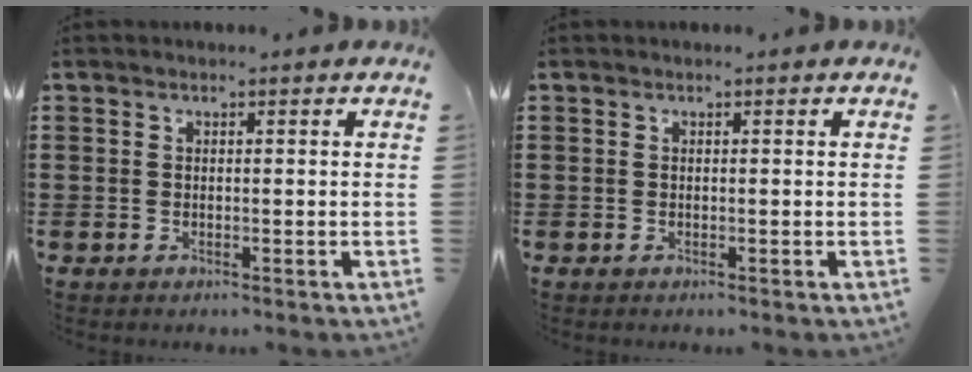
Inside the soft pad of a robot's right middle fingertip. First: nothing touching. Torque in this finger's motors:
{"motor_torque": [-1.07, -1.07, 0.00, 0.00]}